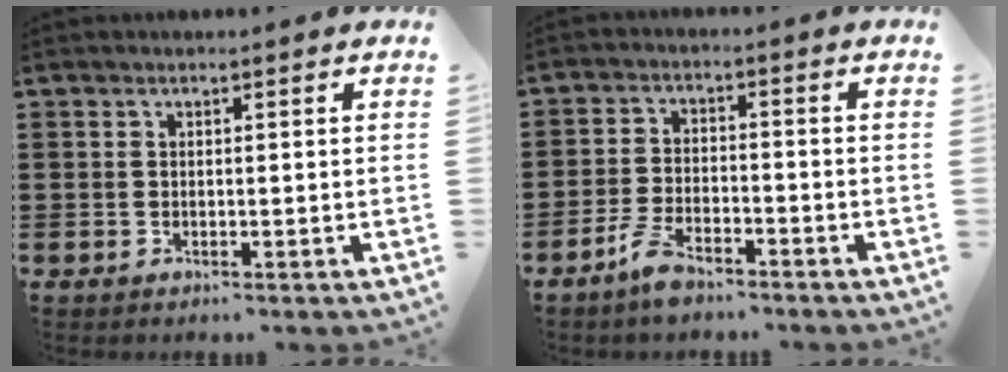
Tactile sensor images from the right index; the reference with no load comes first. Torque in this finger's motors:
{"motor_torque": [0.44, -0.37, 0.11, 0.08]}